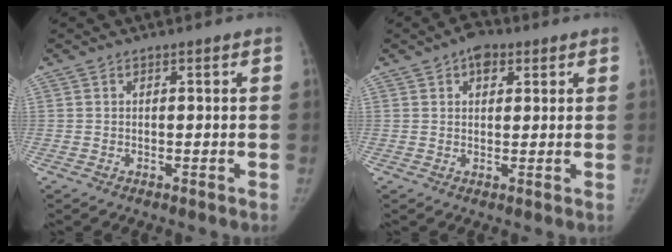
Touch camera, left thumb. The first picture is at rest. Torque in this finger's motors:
{"motor_torque": [0.70, 0.56, 0.19, -0.60, 0.10]}